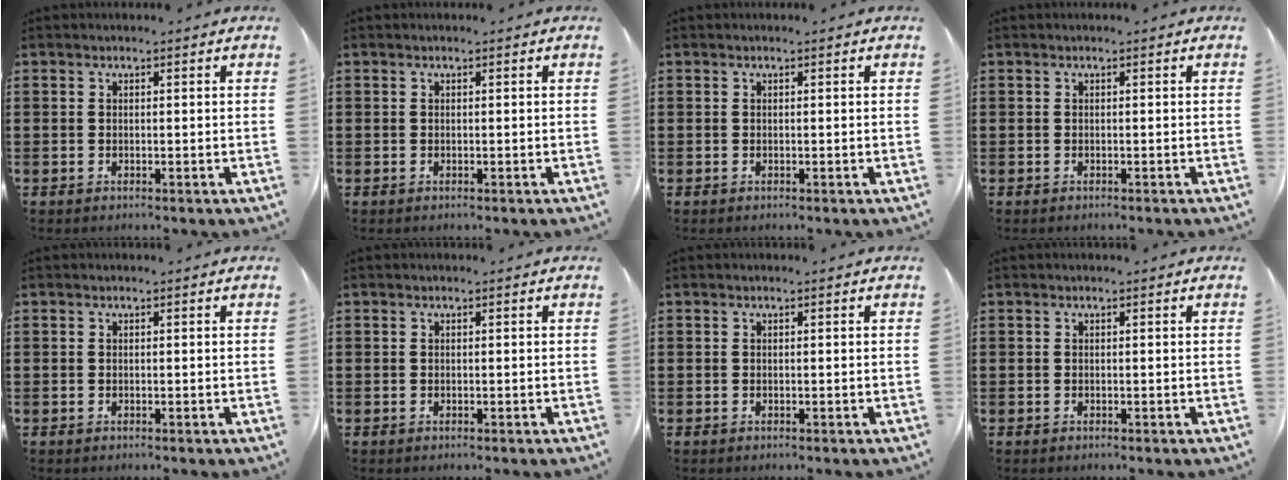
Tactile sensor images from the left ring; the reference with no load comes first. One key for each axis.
{"total": 0.0}
{"total": 0.0}
{"total": 0.0}
{"total": 0.0}
{"total": 0.0}
{"total": 0.0}
{"total": 0.0}